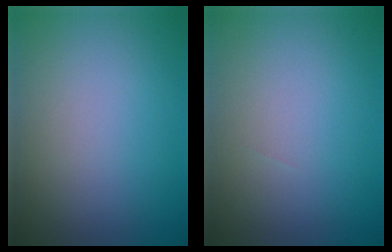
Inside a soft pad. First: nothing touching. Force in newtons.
{"total": 0.0}